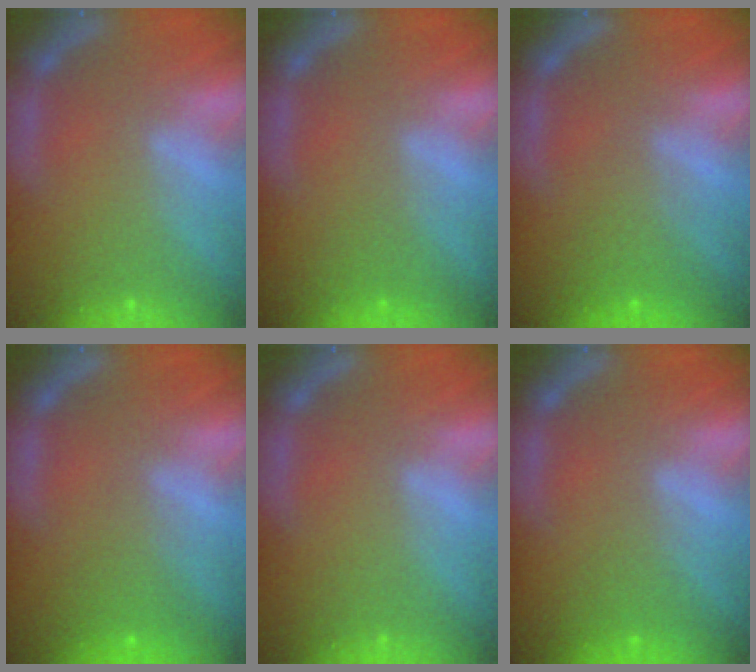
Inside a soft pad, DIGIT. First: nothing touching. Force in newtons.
{"total": 1.0}
{"total": 2.5}
{"total": 2.0}
{"total": 0.0}
{"total": 1.5}